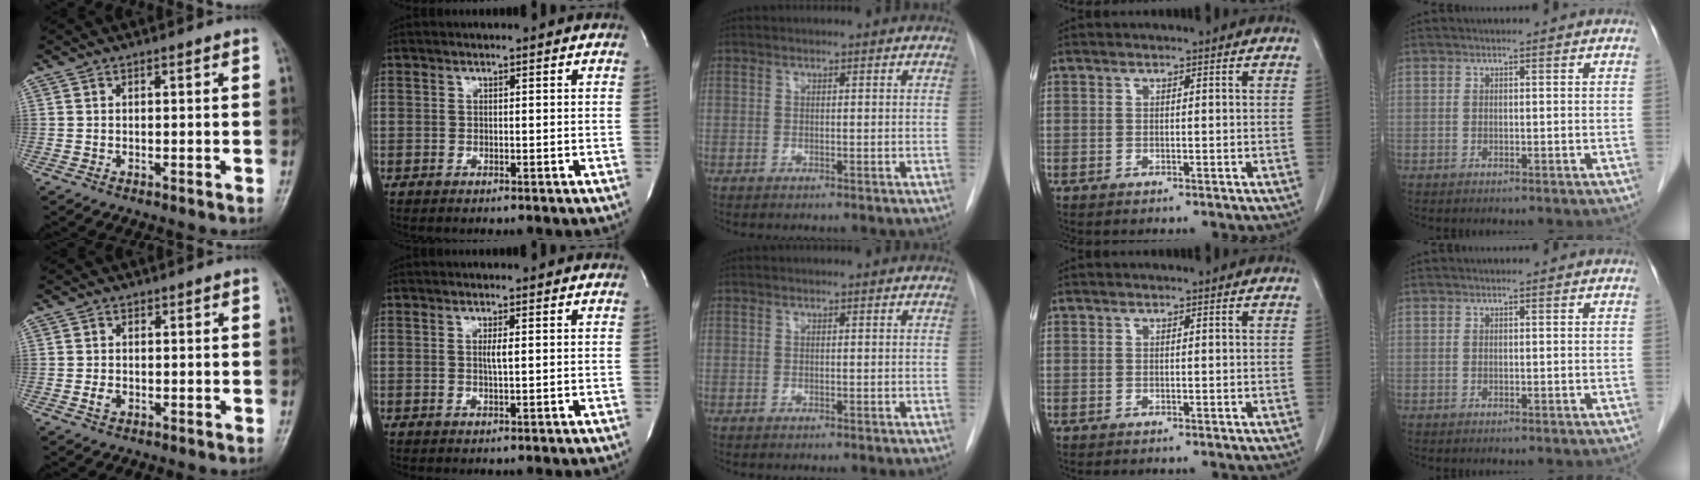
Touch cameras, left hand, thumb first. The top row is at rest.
{"thumb": {"total": 1.7, "force": [-0.4, 1.3, 1.0], "torque": [-0.013, 0.001, -0.009]}, "index": {"total": 1.5, "force": [0.1, 0.0, 1.5], "torque": [-0.033, -0.003, 0.001]}}